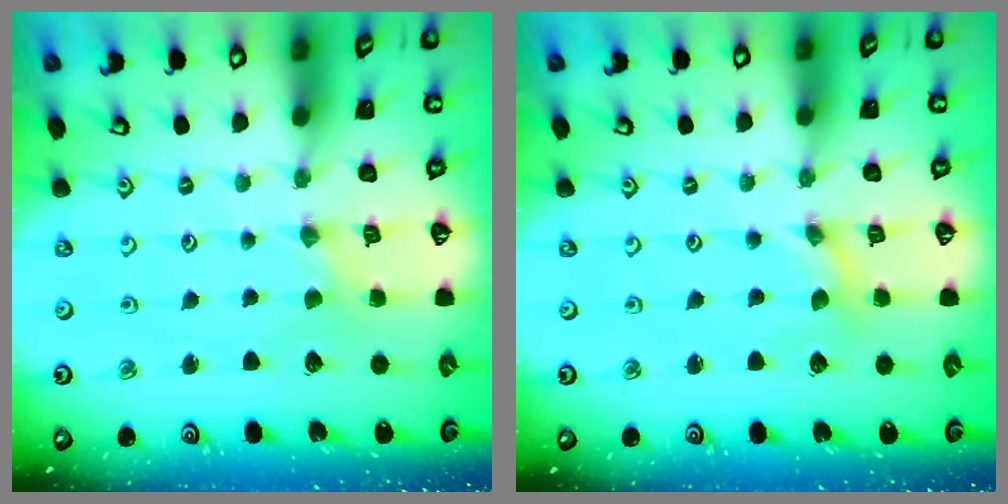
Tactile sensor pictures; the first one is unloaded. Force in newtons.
{"total": 0.0}